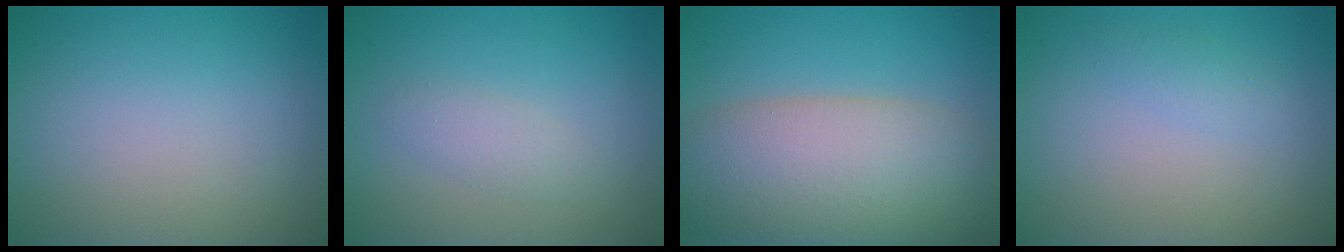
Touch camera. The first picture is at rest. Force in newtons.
{"total": 1.6, "press": 1.6, "slide": 0.0}
{"total": 10.2, "press": 10.1, "slide": 0.9}
{"total": 1.0, "press": 1.0, "slide": 0.0}